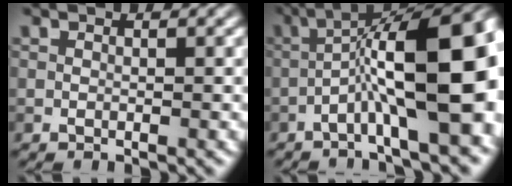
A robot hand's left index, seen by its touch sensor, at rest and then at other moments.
{"total": 13.4, "force": [-2.2, 3.1, 12.8], "torque": [-0.208, 0.026, -0.034]}